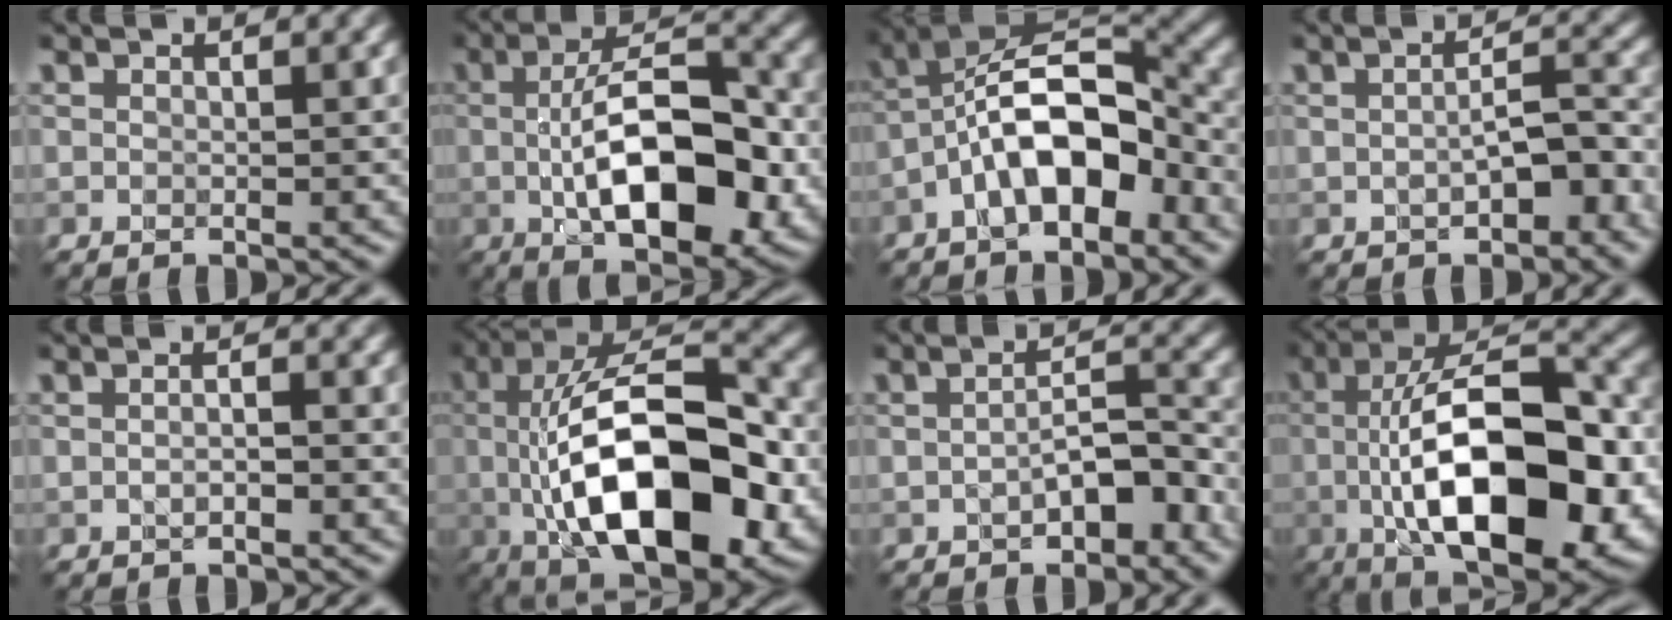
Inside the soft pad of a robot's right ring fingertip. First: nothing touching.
{"total": 11.3, "force": [-2.0, 4.6, 10.2], "torque": [-0.158, 0.002, -0.031]}
{"total": 8.9, "force": [-3.5, 4.1, 7.1], "torque": [-0.119, 0.025, -0.066]}
{"total": 4.2, "force": [-1.4, 1.9, 3.5], "torque": [-0.062, 0.003, -0.019]}
{"total": 0.8, "force": [-0.5, 0.2, 0.6], "torque": [-0.009, -0.007, -0.010]}
{"total": 15.2, "force": [-2.7, 6.7, 13.4], "torque": [-0.206, 0.004, -0.044]}
{"total": 4.4, "force": [-1.9, 2.0, 3.4], "torque": [-0.056, 0.007, -0.029]}
{"total": 15.8, "force": [-3.1, 6.4, 14.1], "torque": [-0.213, 0.004, -0.049]}